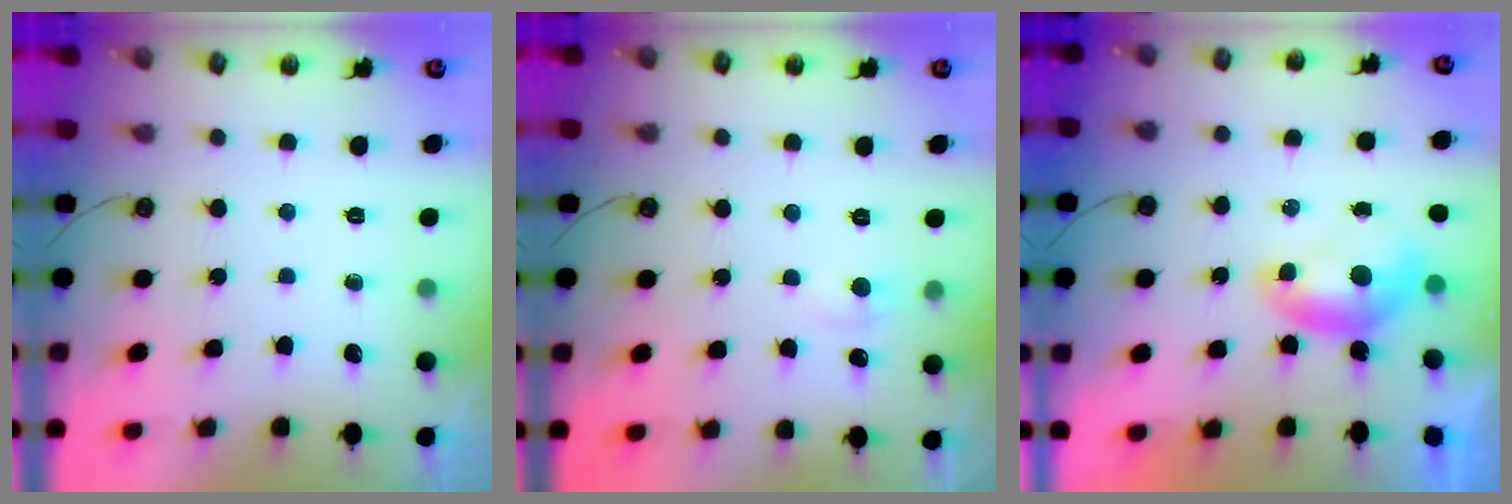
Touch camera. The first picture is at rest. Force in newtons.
{"total": 1.3, "press": 1.1, "slide": 0.5}
{"total": 0.0}